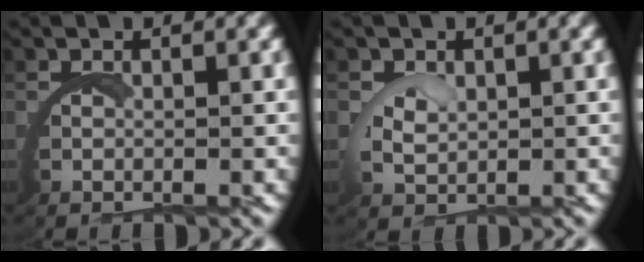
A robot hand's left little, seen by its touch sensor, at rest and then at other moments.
{"total": 1.7, "force": [1.1, 0.7, 1.0], "torque": [-0.033, -0.007, 0.027]}